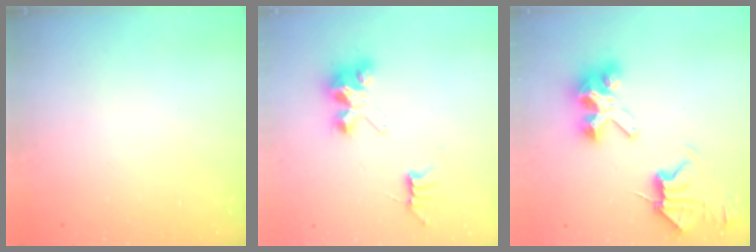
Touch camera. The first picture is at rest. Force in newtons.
{"total": 7.1, "press": 7.1, "slide": 0.2}
{"total": 9.9, "press": 9.9, "slide": 1.1}